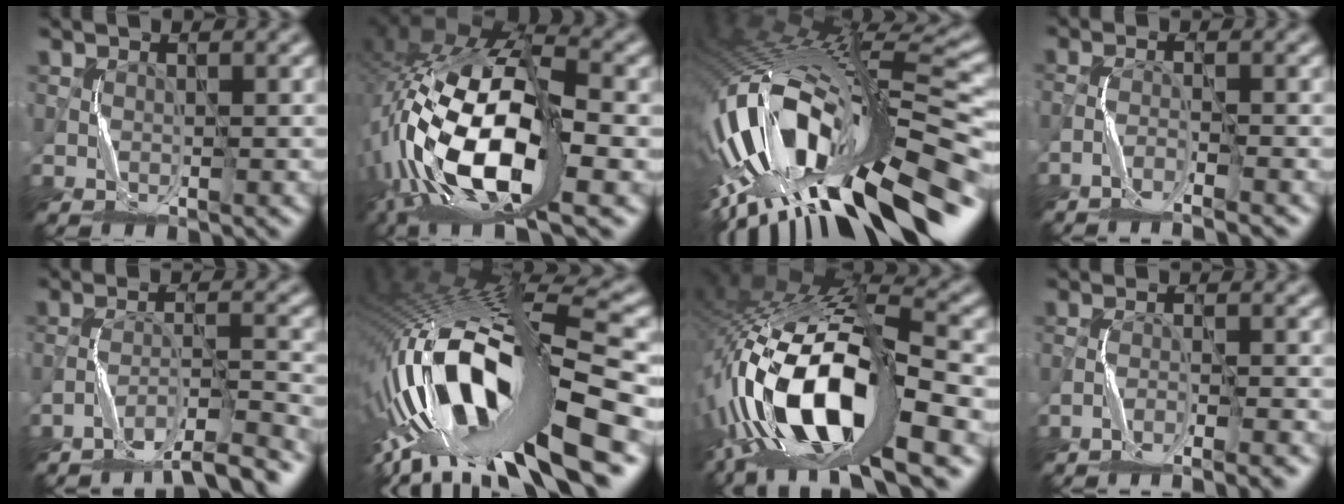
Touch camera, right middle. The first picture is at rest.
{"total": 16.6, "force": [-4.2, 8.1, 13.8], "torque": [-0.273, 0.000, -0.071]}
{"total": 17.3, "force": [-6.6, 7.1, 14.4], "torque": [-0.279, -0.018, -0.096]}
{"total": 2.9, "force": [-2.3, 0.2, 1.8], "torque": [-0.036, -0.002, -0.053]}
{"total": 7.8, "force": [-6.6, 1.6, 3.7], "torque": [-0.058, -0.006, -0.106]}
{"total": 18.0, "force": [-5.4, 6.8, 15.8], "torque": [-0.307, -0.029, -0.084]}
{"total": 17.1, "force": [-6.5, 7.1, 14.1], "torque": [-0.284, 0.011, -0.118]}
{"total": 4.1, "force": [-3.3, 0.5, 2.4], "torque": [-0.033, -0.004, -0.061]}